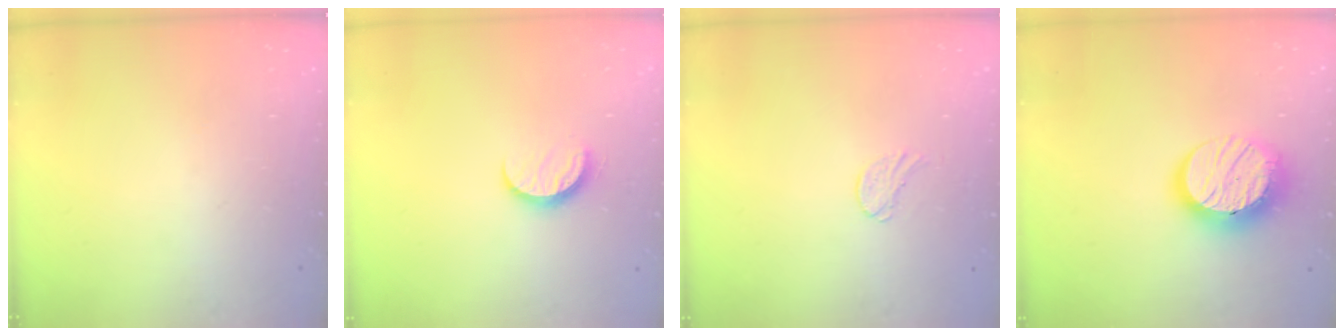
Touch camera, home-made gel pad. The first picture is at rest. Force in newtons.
{"total": 7.3, "press": 7.2, "slide": 0.7}
{"total": 5.2, "press": 5.2, "slide": 0.5}
{"total": 14.6, "press": 14.6, "slide": 0.7}